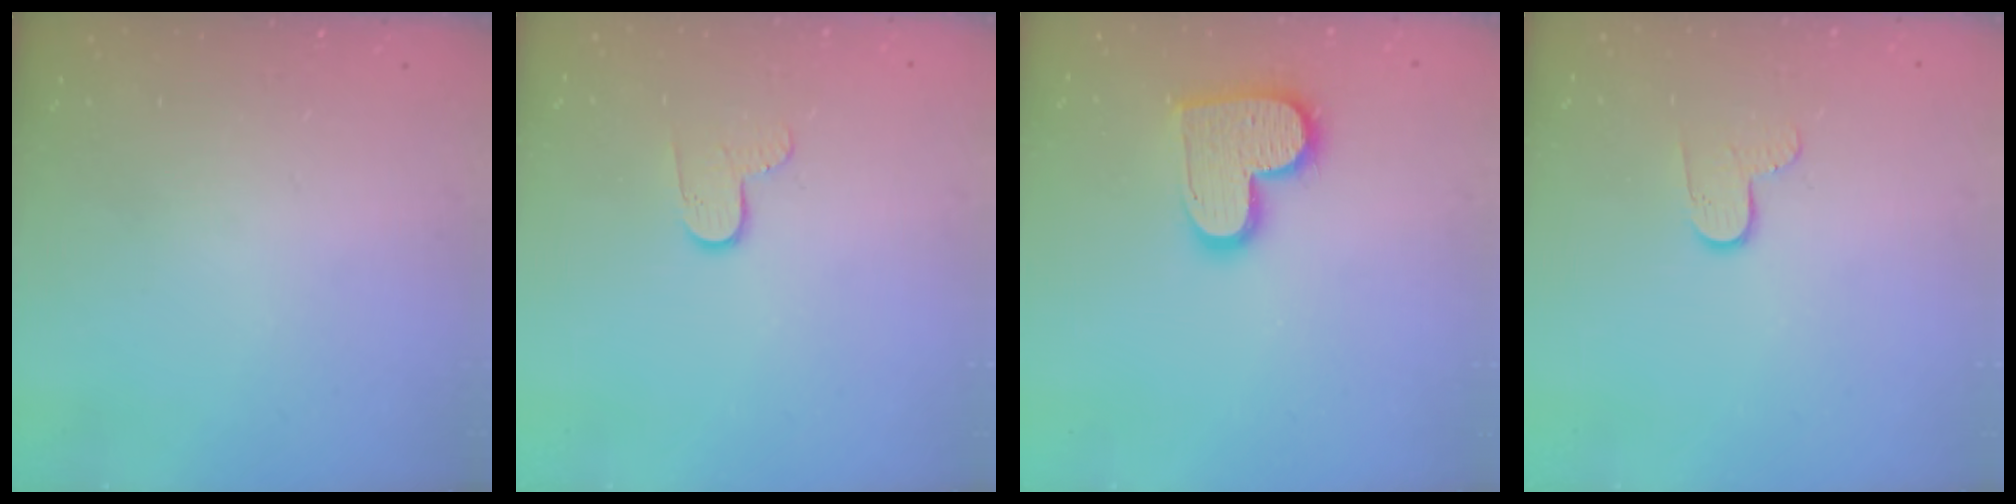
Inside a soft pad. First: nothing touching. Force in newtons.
{"total": 5.9, "press": 5.9, "slide": 0.6}
{"total": 14.0, "press": 13.9, "slide": 0.8}
{"total": 5.9, "press": 5.9, "slide": 0.6}